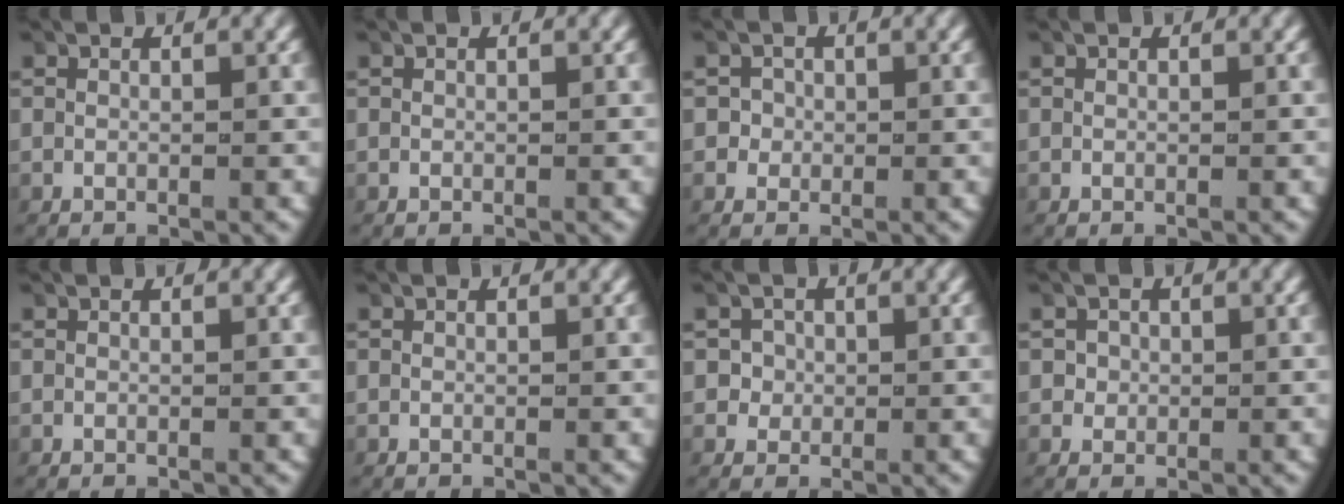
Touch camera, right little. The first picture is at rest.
{"total": 0.0}
{"total": 1.6, "force": [-0.2, 1.5, 0.4], "torque": [-0.018, -0.006, -0.002]}
{"total": 0.0}
{"total": 0.0}
{"total": 0.0}
{"total": 2.2, "force": [0.0, 2.1, 0.7], "torque": [-0.023, -0.008, 0.002]}
{"total": 1.1, "force": [0.0, 1.1, 0.4], "torque": [-0.018, -0.007, 0.003]}